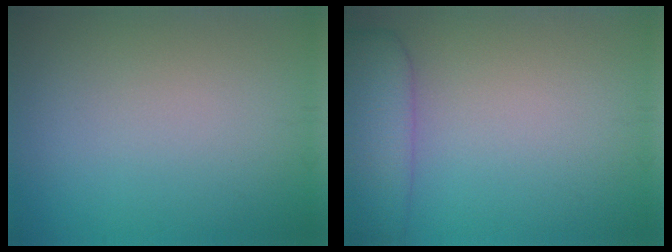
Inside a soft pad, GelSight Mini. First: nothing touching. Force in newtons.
{"total": 4.7, "press": 4.7, "slide": 0.4}